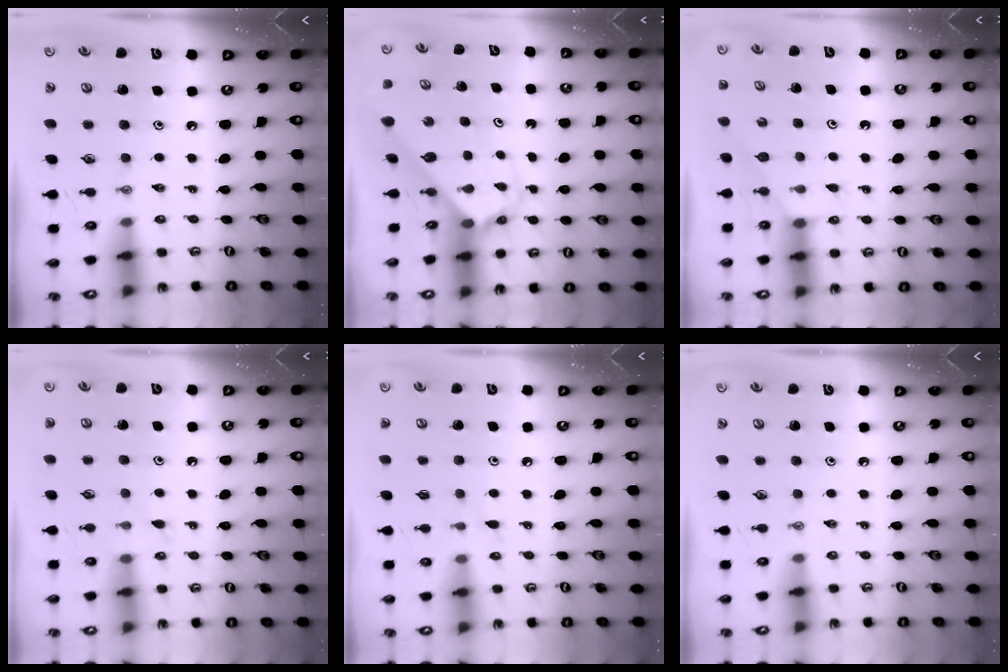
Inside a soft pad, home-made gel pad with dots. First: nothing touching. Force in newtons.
{"total": 2.9, "press": 2.9, "slide": 0.3}
{"total": 5.2, "press": 5.2, "slide": 0.4}
{"total": 6.5, "press": 6.4, "slide": 0.7}
{"total": 6.5, "press": 6.5, "slide": 0.4}
{"total": 0.0}